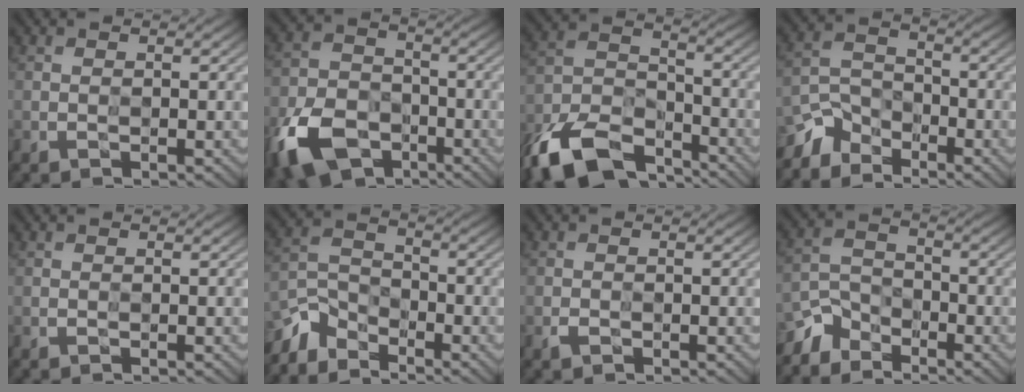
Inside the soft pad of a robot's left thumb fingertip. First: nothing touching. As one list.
[{"total": 8.4, "force": [-4.9, 6.0, 3.3], "torque": [-0.090, -0.014, -0.105]}, {"total": 11.0, "force": [-8.9, 4.8, 4.3], "torque": [-0.093, -0.007, -0.185]}, {"total": 5.5, "force": [-4.7, 2.8, 0.0], "torque": [0.003, -0.002, -0.107]}, {"total": 0.0}, {"total": 5.4, "force": [-4.8, 2.5, 0.4], "torque": [-0.008, -0.003, -0.111]}, {"total": 0.8, "force": [-0.4, 0.5, -0.6], "torque": [0.014, -0.003, -0.006]}, {"total": 4.8, "force": [-4.1, 2.3, -0.5], "torque": [0.010, -0.002, -0.094]}]